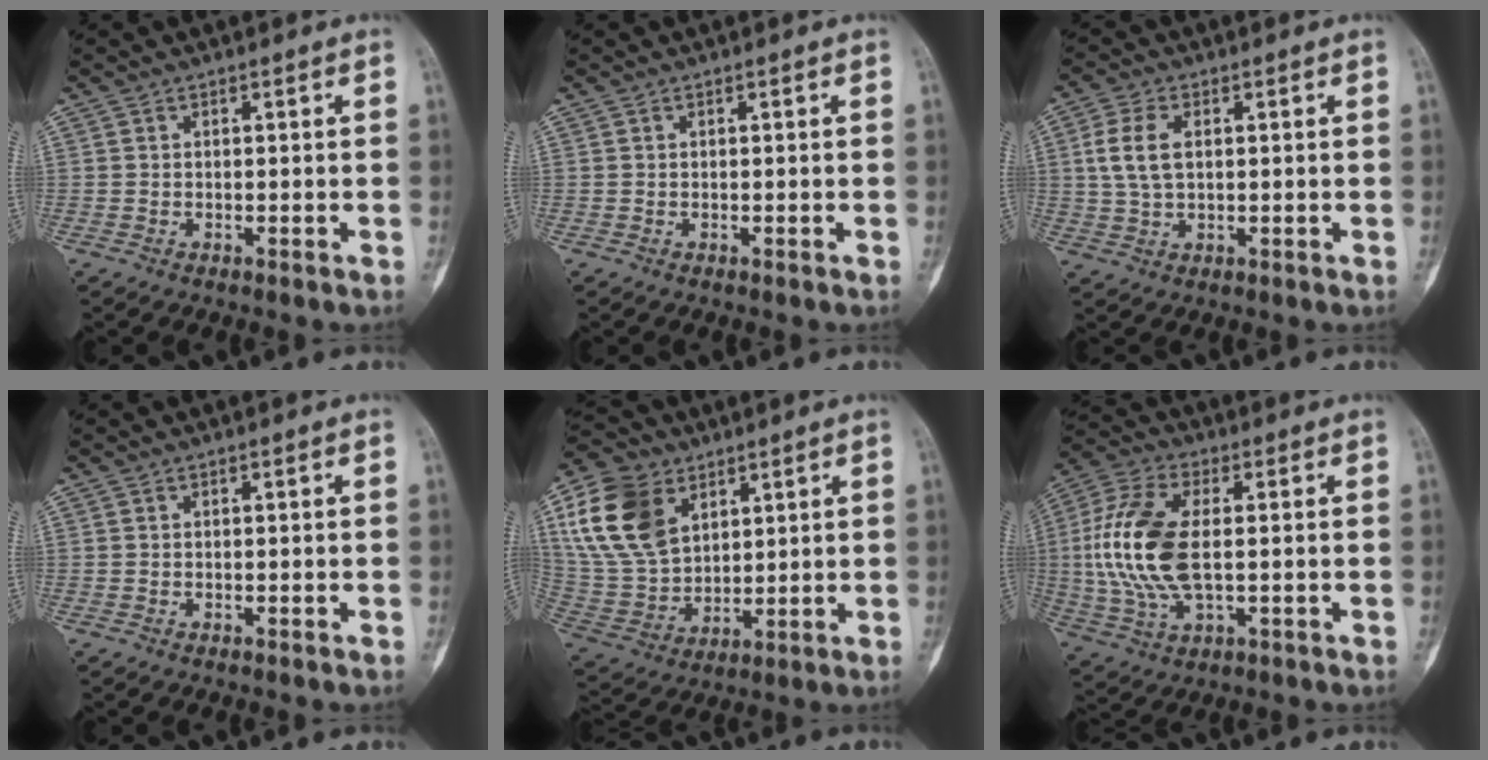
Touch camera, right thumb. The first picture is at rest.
{"total": 0.0}
{"total": 6.8, "force": [1.3, 4.0, 5.3], "torque": [-0.110, 0.004, 0.025]}
{"total": 0.0}
{"total": 17.9, "force": [7.2, 12.2, 10.9], "torque": [-0.204, -0.016, 0.147]}
{"total": 16.3, "force": [0.5, 8.4, 14.0], "torque": [-0.306, 0.005, 0.010]}